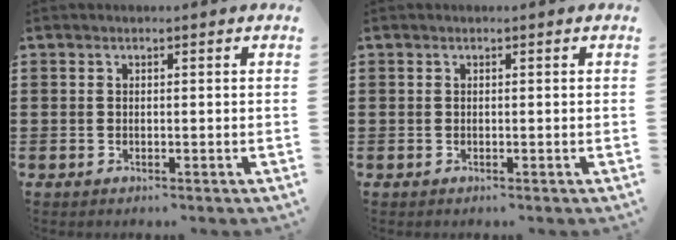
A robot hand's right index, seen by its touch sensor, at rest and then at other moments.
{"total": 0.0}